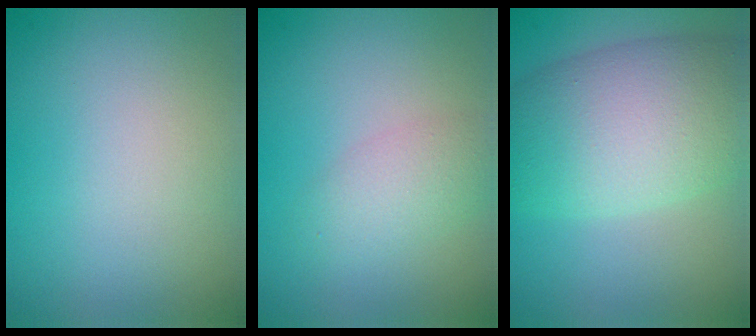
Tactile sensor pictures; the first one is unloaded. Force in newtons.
{"total": 2.3, "press": 2.3, "slide": 0.1}
{"total": 9.4, "press": 9.4, "slide": 0.3}